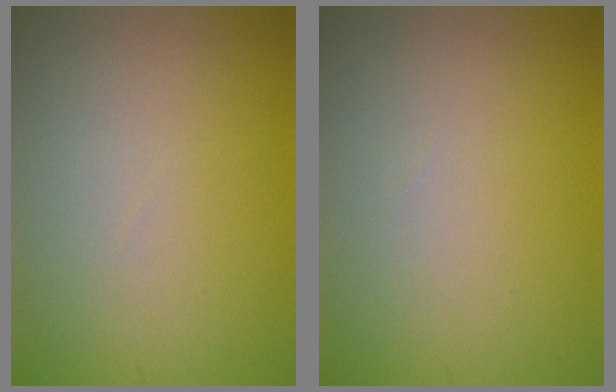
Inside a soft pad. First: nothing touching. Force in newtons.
{"total": 0.0}